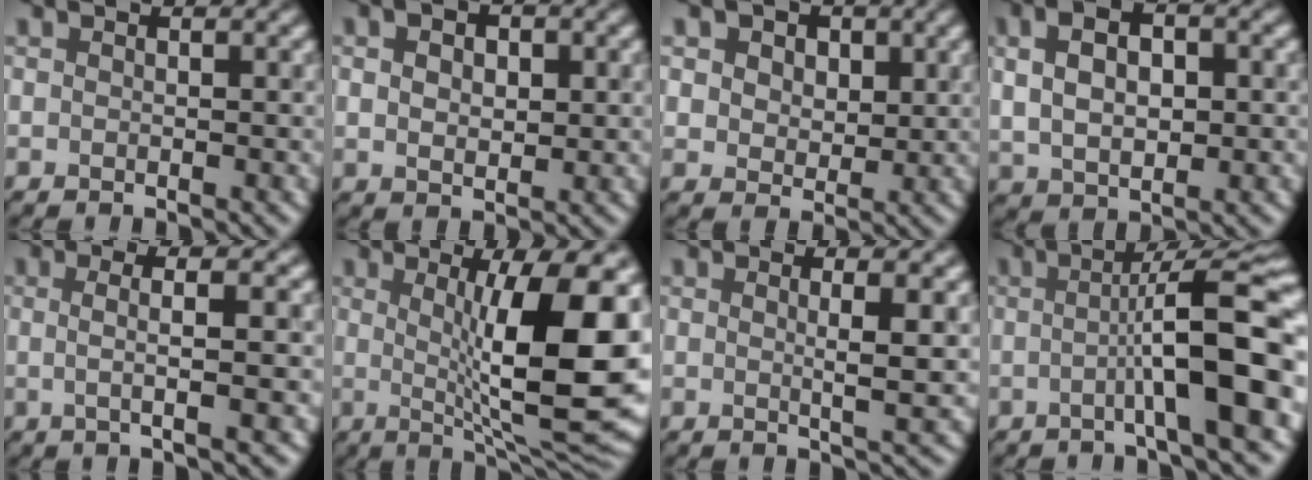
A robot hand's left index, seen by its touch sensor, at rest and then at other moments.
{"total": 3.4, "force": [0.8, 2.1, 2.6], "torque": [-0.041, 0.005, 0.013]}
{"total": 6.6, "force": [3.3, 4.6, 3.4], "torque": [-0.063, 0.016, 0.033]}
{"total": 6.9, "force": [1.8, 4.1, 5.3], "torque": [-0.111, 0.018, 0.036]}
{"total": 4.1, "force": [0.4, 1.2, 3.9], "torque": [-0.052, 0.005, -0.010]}
{"total": 13.5, "force": [1.1, 3.3, 13.0], "torque": [-0.159, 0.002, 0.019]}
{"total": 3.3, "force": [0.6, 0.6, 3.2], "torque": [-0.045, -0.001, 0.006]}
{"total": 9.6, "force": [-1.2, 1.4, 9.4], "torque": [-0.119, 0.022, -0.031]}